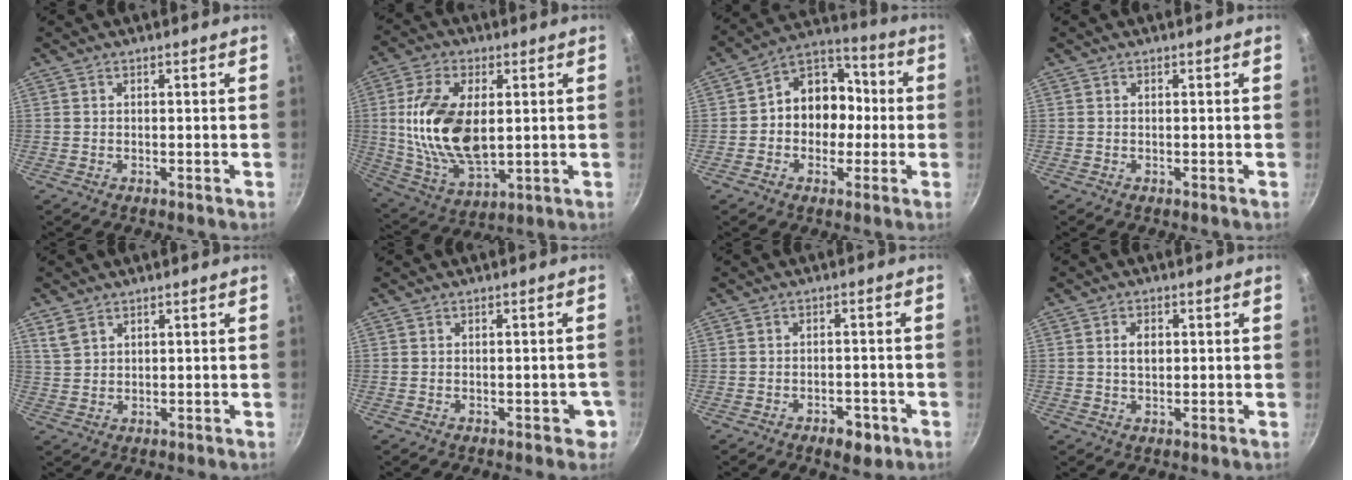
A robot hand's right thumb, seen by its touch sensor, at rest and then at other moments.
{"total": 17.5, "force": [1.8, 9.7, 14.5], "torque": [-0.268, -0.009, 0.043]}
{"total": 12.4, "force": [-0.8, 10.3, 6.9], "torque": [-0.045, 0.042, -0.032]}
{"total": 0.0}
{"total": 3.4, "force": [2.2, 2.1, 1.5], "torque": [-0.027, -0.003, 0.050]}
{"total": 2.7, "force": [-0.9, 1.6, 2.0], "torque": [0.004, 0.015, -0.010]}
{"total": 4.9, "force": [-2.8, 2.7, 3.0], "torque": [-0.026, 0.022, -0.029]}
{"total": 3.1, "force": [0.5, 2.1, 2.3], "torque": [-0.027, 0.003, 0.008]}